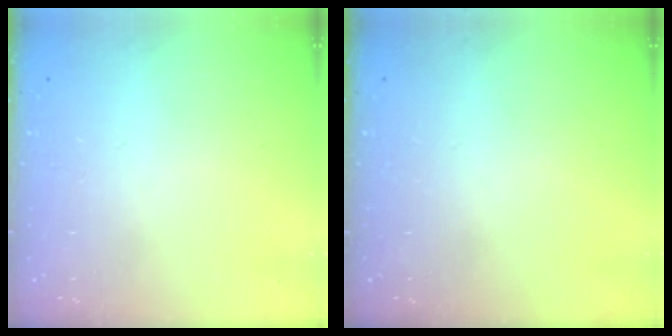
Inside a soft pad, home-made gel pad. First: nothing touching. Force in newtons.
{"total": 0.0}